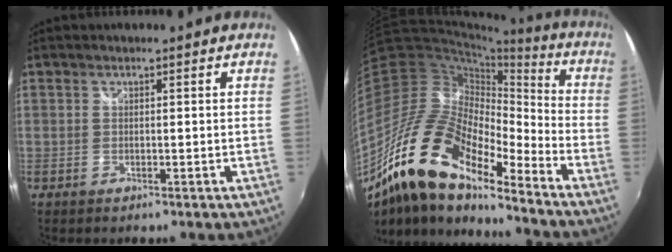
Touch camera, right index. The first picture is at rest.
{"total": 22.5, "force": [-15.8, 7.4, 14.3], "torque": [-0.254, -0.029, -0.309]}